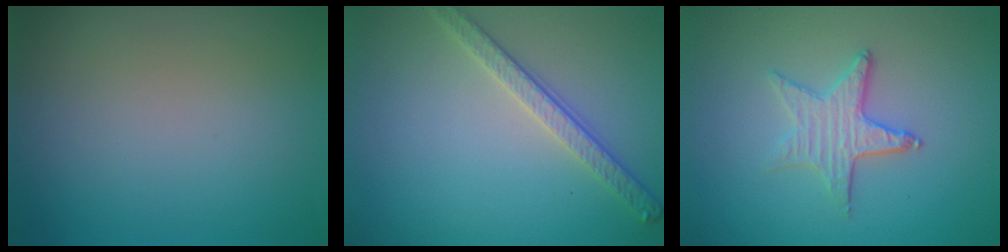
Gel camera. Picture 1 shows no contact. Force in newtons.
{"total": 2.8, "press": 2.7, "slide": 0.8}
{"total": 2.8, "press": 2.5, "slide": 1.3}